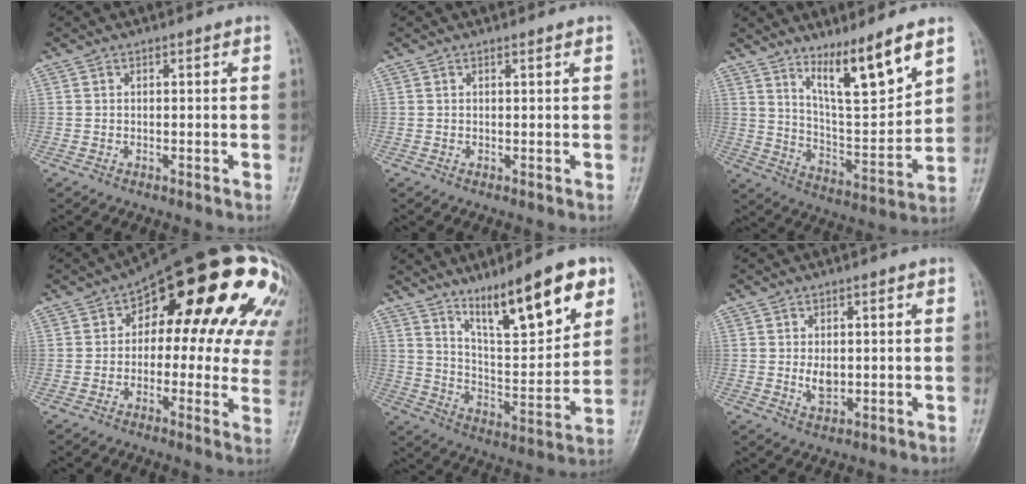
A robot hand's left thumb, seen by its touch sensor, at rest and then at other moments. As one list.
[{"total": 0.5, "force": [0.3, 0.1, 0.4], "torque": [-0.006, 0.000, 0.004]}, {"total": 13.0, "force": [8.6, 2.2, 9.5], "torque": [-0.145, -0.065, 0.161]}, {"total": 25.0, "force": [8.1, 11.6, 20.7], "torque": [-0.216, 0.037, 0.104]}, {"total": 18.2, "force": [10.8, 4.9, 13.8], "torque": [-0.184, -0.052, 0.188]}, {"total": 3.7, "force": [0.0, 2.5, 2.8], "torque": [-0.036, -0.005, 0.003]}]